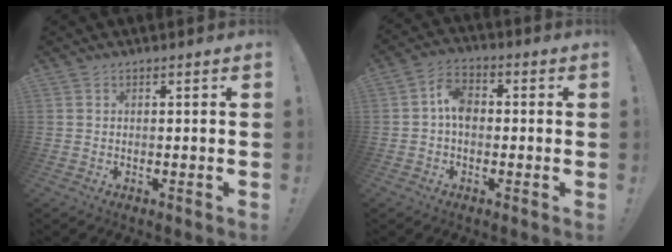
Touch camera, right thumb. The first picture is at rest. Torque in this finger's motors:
{"motor_torque": [0.05, -0.09, 0.63, -0.32, 0.03]}